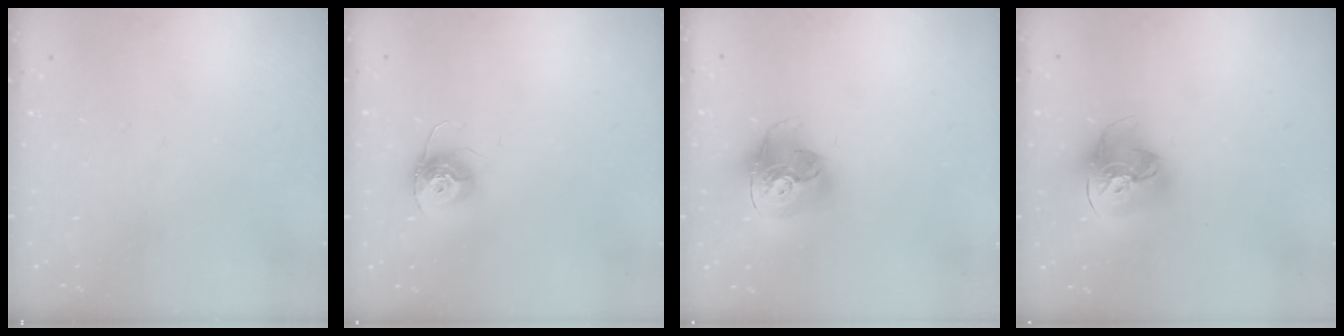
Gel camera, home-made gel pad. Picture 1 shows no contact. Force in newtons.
{"total": 11.2, "press": 11.2, "slide": 0.7}
{"total": 18.6, "press": 18.5, "slide": 1.9}
{"total": 17.7, "press": 17.6, "slide": 1.8}